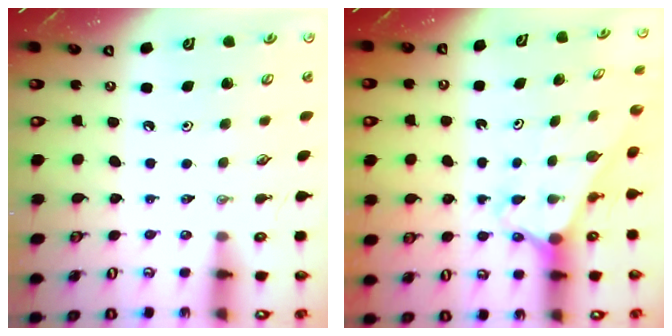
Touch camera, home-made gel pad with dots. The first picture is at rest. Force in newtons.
{"total": 2.4, "press": 2.4, "slide": 0.2}